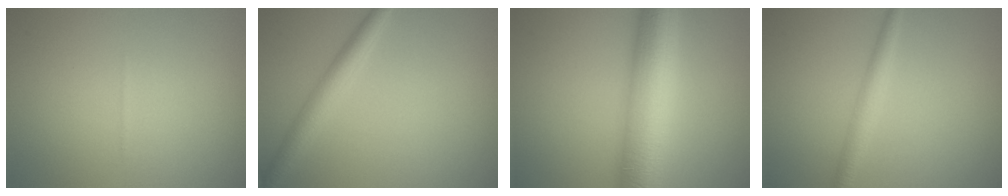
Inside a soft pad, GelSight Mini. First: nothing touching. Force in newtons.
{"total": 2.9, "press": 2.9, "slide": 0.1}
{"total": 9.0, "press": 9.0, "slide": 0.1}
{"total": 2.1, "press": 2.1, "slide": 0.1}